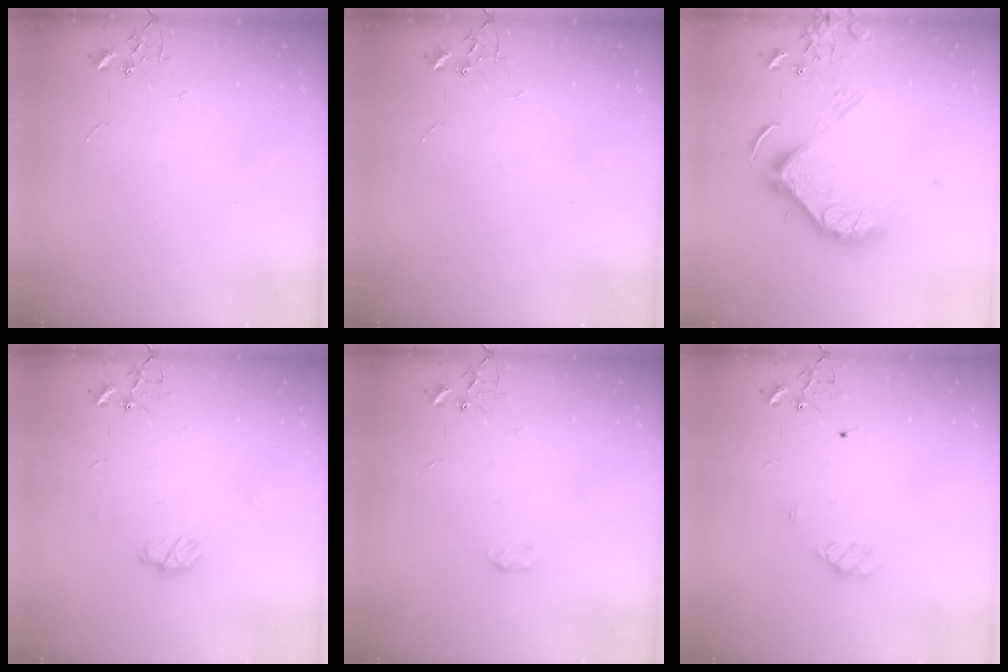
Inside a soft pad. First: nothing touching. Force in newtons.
{"total": 0.0}
{"total": 14.7, "press": 14.6, "slide": 2.1}
{"total": 6.1, "press": 6.0, "slide": 0.4}
{"total": 2.8, "press": 2.8, "slide": 0.5}
{"total": 5.6, "press": 5.6, "slide": 0.7}